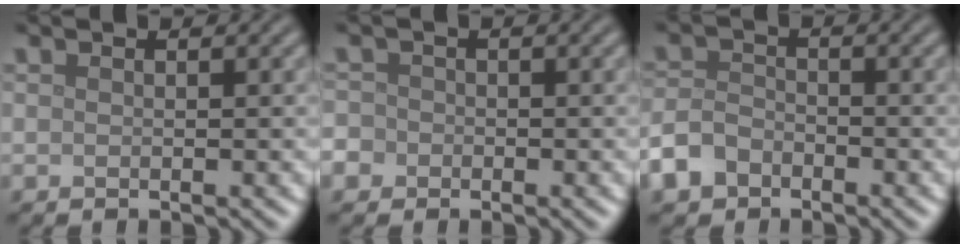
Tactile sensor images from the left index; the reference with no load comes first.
{"total": 2.7, "force": [-1.2, 2.4, 0.6], "torque": [0.001, 0.006, -0.034]}
{"total": 3.2, "force": [-2.2, 2.0, 1.2], "torque": [-0.024, 0.000, -0.054]}